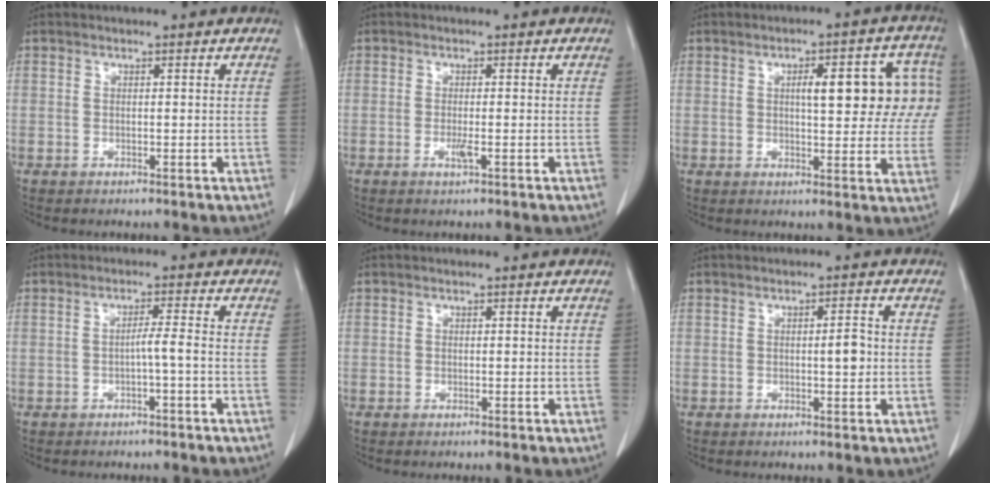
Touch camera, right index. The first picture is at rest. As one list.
[{"total": 1.4, "force": [-0.5, 0.0, 1.3], "torque": [-0.027, -0.004, -0.009]}, {"total": 12.5, "force": [2.8, 4.1, 11.5], "torque": [-0.130, 0.032, 0.033]}, {"total": 2.2, "force": [-0.8, -0.4, 2.0], "torque": [-0.033, 0.001, -0.015]}, {"total": 0.0}, {"total": 2.6, "force": [-0.1, 0.6, 2.5], "torque": [-0.038, 0.002, -0.002]}]